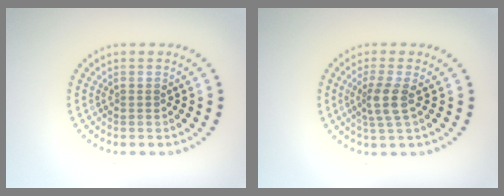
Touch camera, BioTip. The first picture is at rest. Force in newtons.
{"total": 2.5, "press": 2.0, "slide": 1.6}